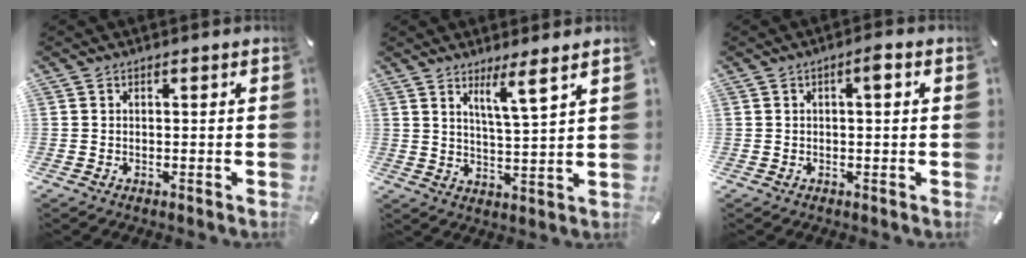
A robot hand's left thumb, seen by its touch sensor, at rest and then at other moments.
{"total": 7.0, "force": [5.0, -0.2, 4.8], "torque": [-0.093, -0.027, 0.082]}
{"total": 2.8, "force": [0.6, 0.7, 2.6], "torque": [-0.042, 0.003, 0.007]}